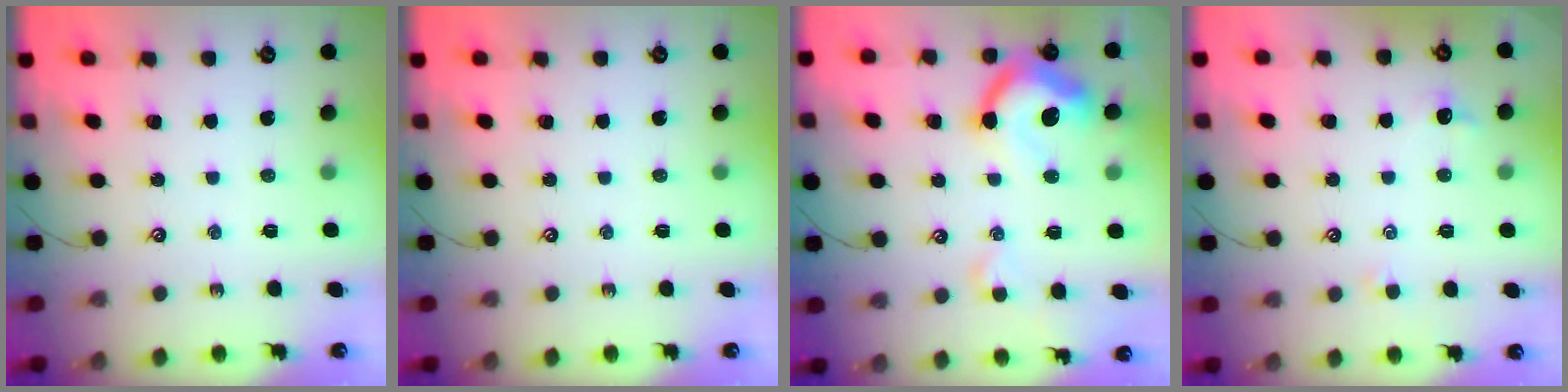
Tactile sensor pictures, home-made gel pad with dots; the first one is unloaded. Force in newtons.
{"total": 0.0}
{"total": 12.1, "press": 11.9, "slide": 1.9}
{"total": 0.6, "press": 0.4, "slide": 0.5}